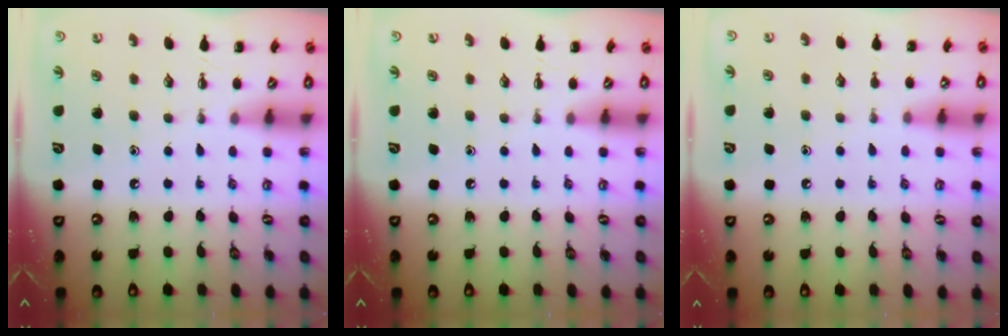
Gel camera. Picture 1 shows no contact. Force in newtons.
{"total": 0.0}
{"total": 4.2, "press": 4.0, "slide": 1.3}